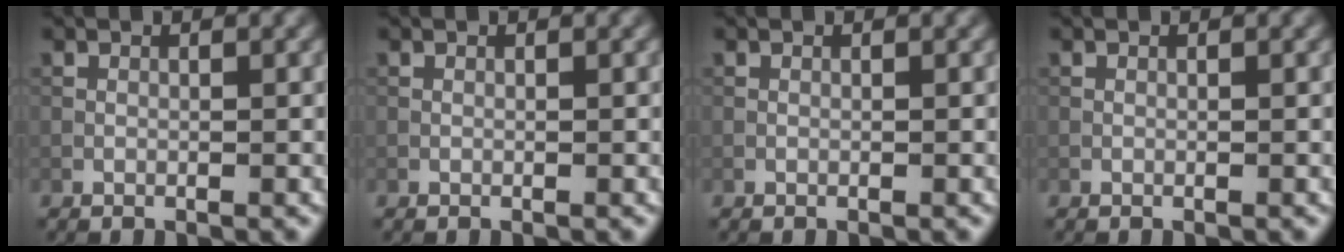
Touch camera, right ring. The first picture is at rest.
{"total": 0.0}
{"total": 0.0}
{"total": 0.0}